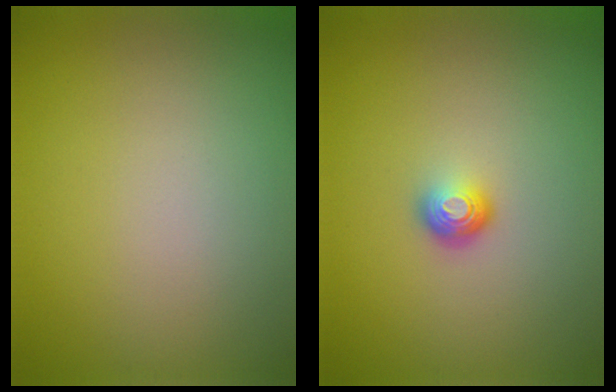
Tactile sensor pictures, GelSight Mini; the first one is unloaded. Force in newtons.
{"total": 1.7, "press": 1.1, "slide": 1.3}